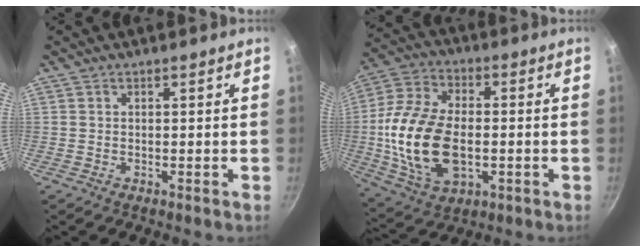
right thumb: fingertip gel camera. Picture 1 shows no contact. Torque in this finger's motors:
{"motor_torque": [-0.59, 1.71, 2.01, 0.00, 0.21]}